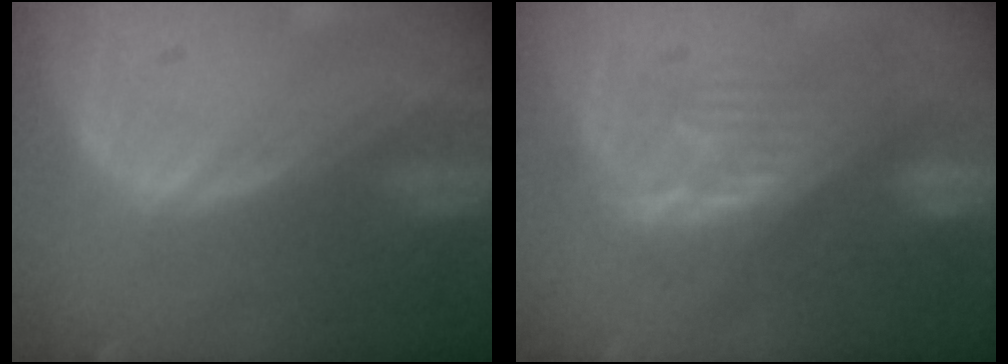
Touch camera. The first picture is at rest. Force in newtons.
{"total": 8.5, "press": 8.2, "slide": 2.3}